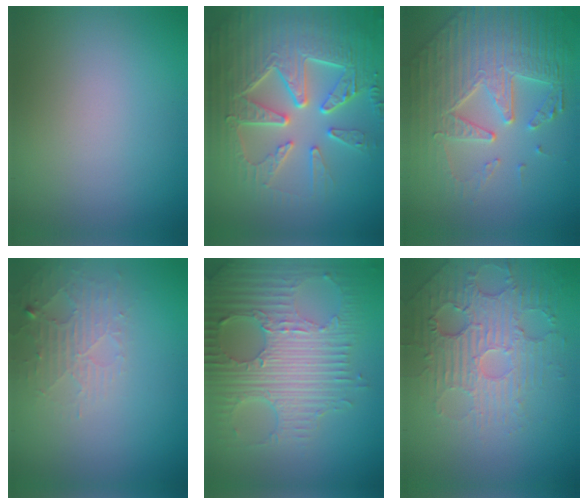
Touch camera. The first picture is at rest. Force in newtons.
{"total": 9.3, "press": 6.7, "slide": 6.4}
{"total": 8.1, "press": 6.0, "slide": 5.5}
{"total": 2.6, "press": 2.6, "slide": 0.4}
{"total": 8.1, "press": 5.8, "slide": 5.7}
{"total": 4.5, "press": 4.1, "slide": 2.0}